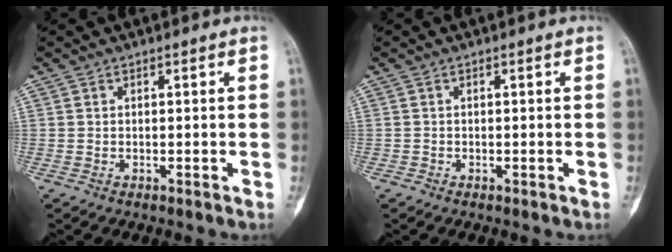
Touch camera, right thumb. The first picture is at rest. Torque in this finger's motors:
{"motor_torque": [0.14, 0.17, 0.03, 0.48, 0.00]}